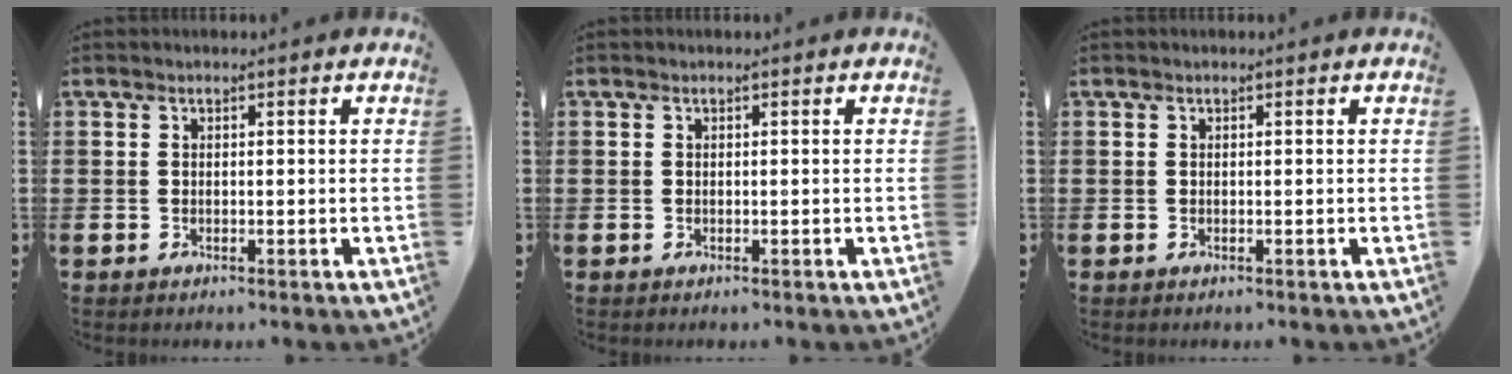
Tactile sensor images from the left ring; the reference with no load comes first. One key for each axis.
{"total": 0.0}
{"total": 0.0}